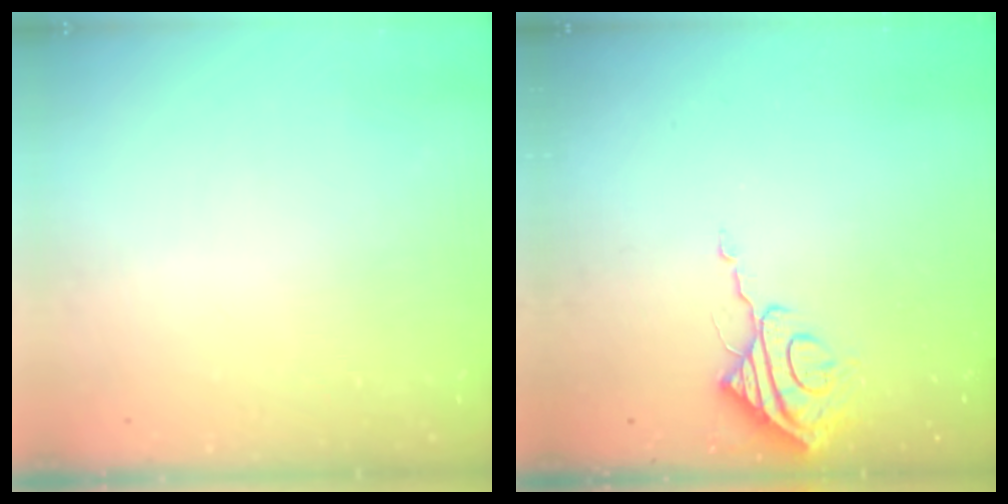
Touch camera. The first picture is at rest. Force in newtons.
{"total": 8.6, "press": 8.5, "slide": 0.5}